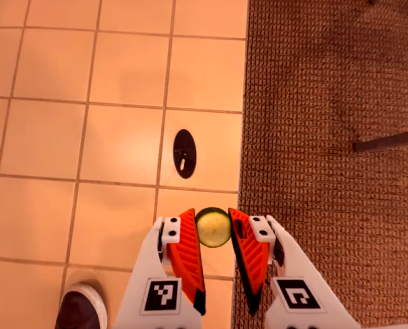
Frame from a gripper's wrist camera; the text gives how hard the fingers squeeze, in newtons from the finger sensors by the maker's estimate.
{"total": 7.9, "left": 7.6, "right": 8.2}